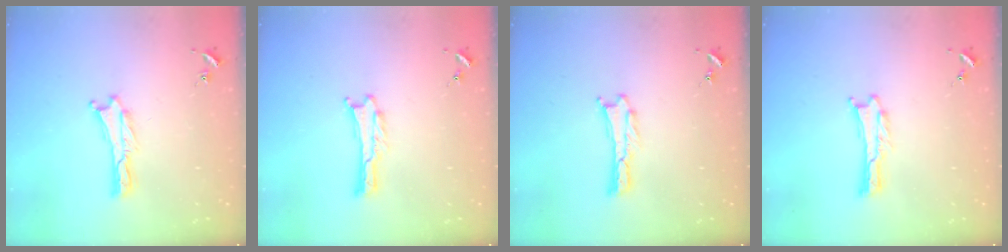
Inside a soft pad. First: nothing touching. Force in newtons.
{"total": 0.0}
{"total": 0.0}
{"total": 0.0}